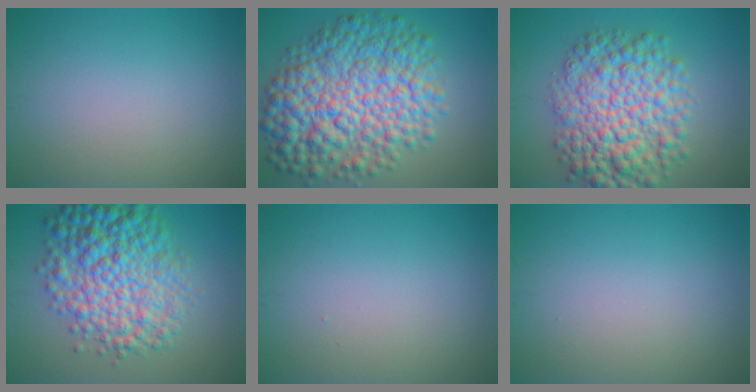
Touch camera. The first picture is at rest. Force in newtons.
{"total": 12.2, "press": 12.2, "slide": 0.2}
{"total": 9.6, "press": 9.6, "slide": 0.1}
{"total": 9.7, "press": 9.7, "slide": 0.1}
{"total": 0.0}
{"total": 0.0}